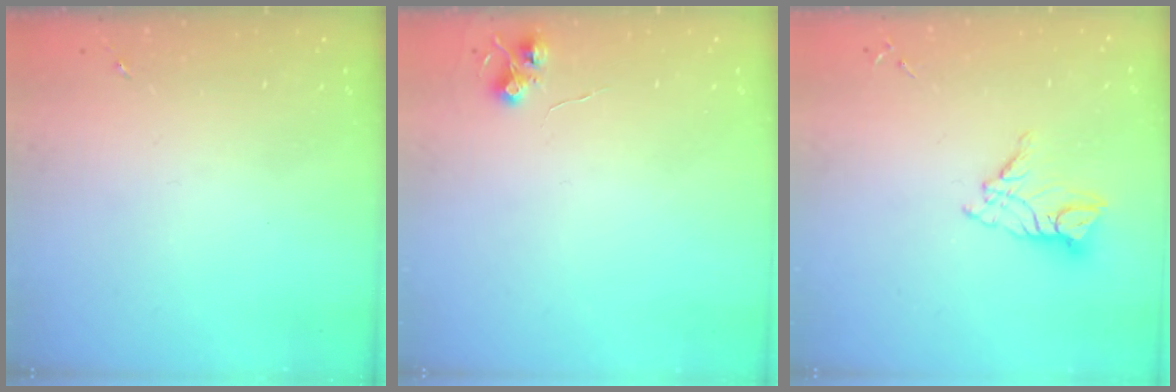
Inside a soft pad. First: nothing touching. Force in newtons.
{"total": 5.5, "press": 5.5, "slide": 0.5}
{"total": 10.7, "press": 10.6, "slide": 0.9}